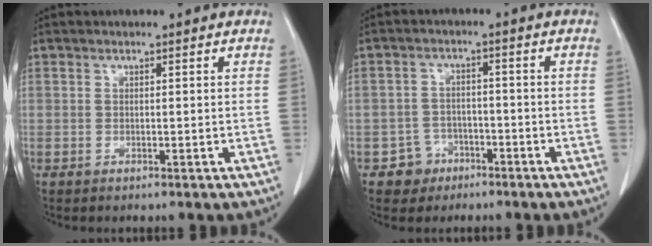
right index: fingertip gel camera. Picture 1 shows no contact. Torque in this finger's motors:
{"motor_torque": [-0.07, -0.22, -0.32, -0.15]}